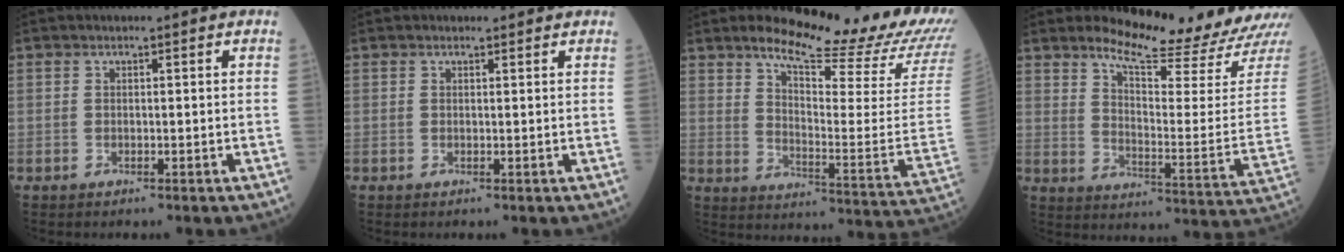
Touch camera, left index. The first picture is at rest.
{"total": 0.7, "force": [0.7, 0.2, 0.0], "torque": [-0.008, -0.002, 0.008]}
{"total": 21.9, "force": [19.3, 1.1, 10.2], "torque": [-0.153, -0.094, 0.246]}
{"total": 15.3, "force": [14.5, -0.7, 4.9], "torque": [-0.078, -0.083, 0.189]}